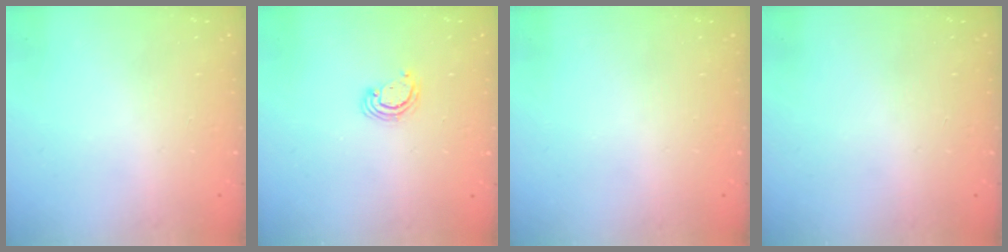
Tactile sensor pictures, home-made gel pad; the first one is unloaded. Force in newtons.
{"total": 3.1, "press": 3.1, "slide": 0.3}
{"total": 0.0}
{"total": 0.0}